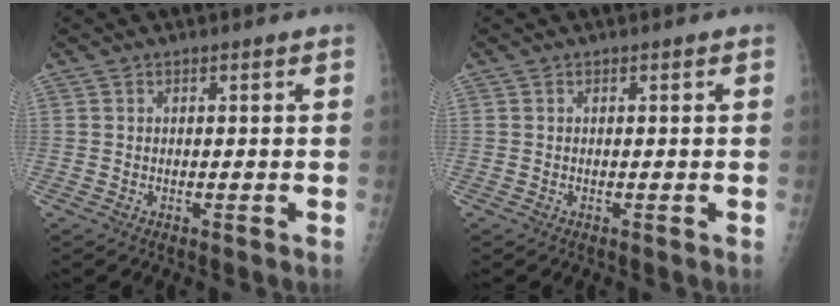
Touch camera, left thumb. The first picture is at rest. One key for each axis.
{"total": 0.0}